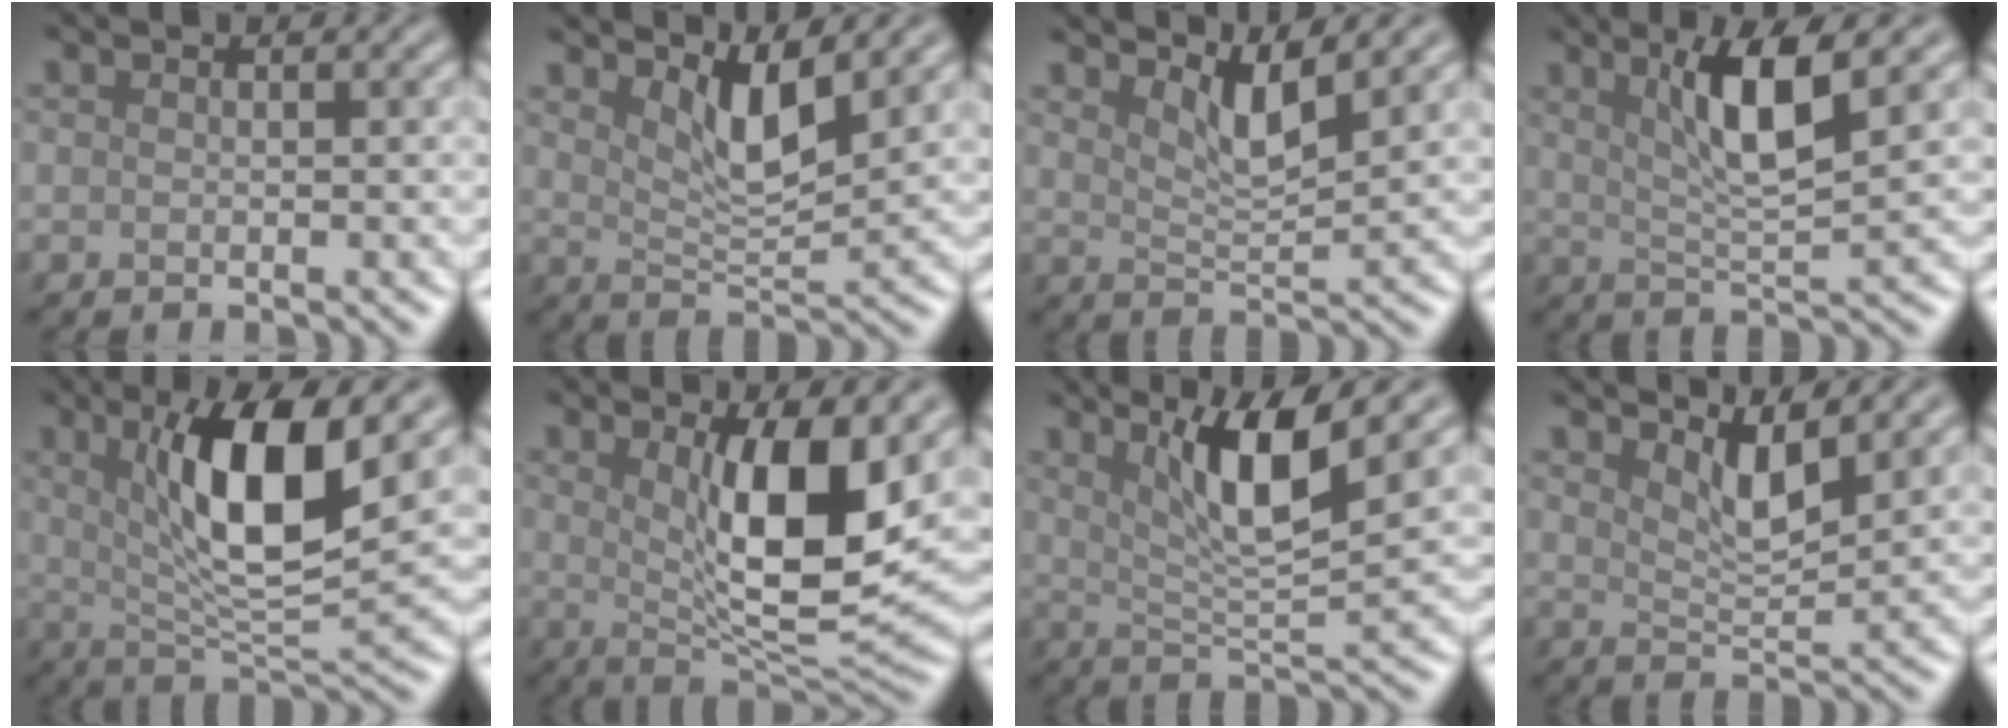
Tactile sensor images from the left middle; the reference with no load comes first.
{"total": 4.2, "force": [2.6, 1.1, 3.1], "torque": [-0.062, -0.009, 0.048]}
{"total": 3.4, "force": [2.5, 0.5, 2.2], "torque": [-0.045, -0.006, 0.046]}
{"total": 5.9, "force": [2.4, 0.9, 5.3], "torque": [-0.093, 0.001, 0.045]}
{"total": 9.0, "force": [2.7, 2.3, 8.3], "torque": [-0.135, -0.008, 0.051]}
{"total": 9.0, "force": [1.9, 2.6, 8.4], "torque": [-0.134, -0.018, 0.040]}
{"total": 6.3, "force": [3.0, 1.1, 5.5], "torque": [-0.095, -0.002, 0.056]}
{"total": 3.3, "force": [2.3, 0.7, 2.2], "torque": [-0.045, -0.007, 0.042]}